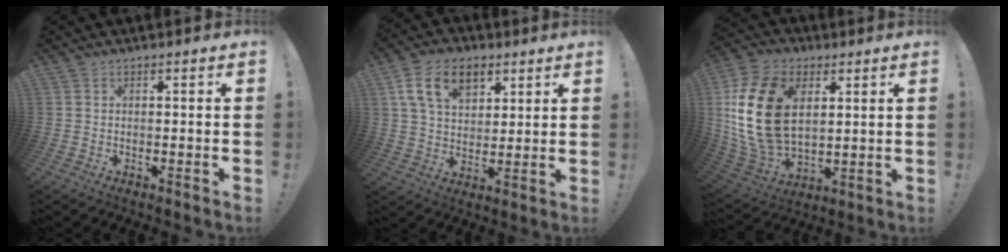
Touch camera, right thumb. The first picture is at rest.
{"total": 14.0, "force": [6.6, 9.1, 8.3], "torque": [-0.131, -0.014, 0.126]}
{"total": 22.9, "force": [4.8, 15.5, 16.1], "torque": [-0.326, -0.015, 0.089]}